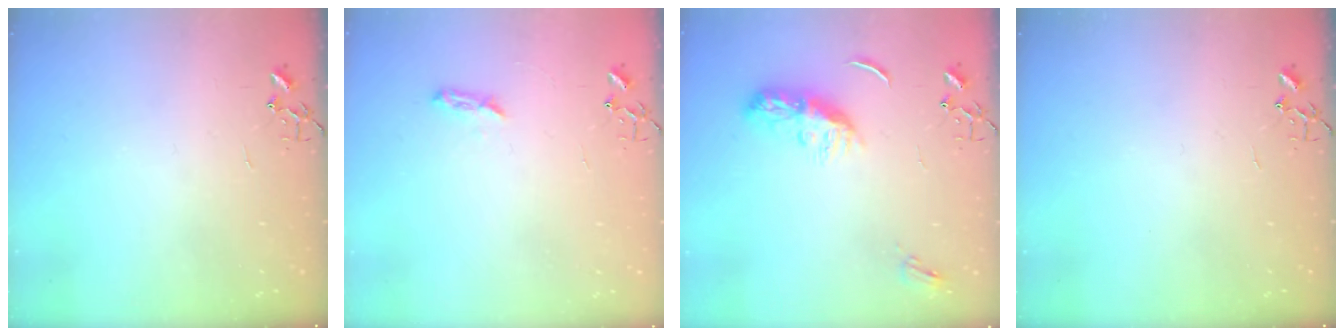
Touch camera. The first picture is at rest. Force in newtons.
{"total": 5.5, "press": 5.5, "slide": 0.5}
{"total": 9.6, "press": 9.6, "slide": 0.0}
{"total": 0.0}